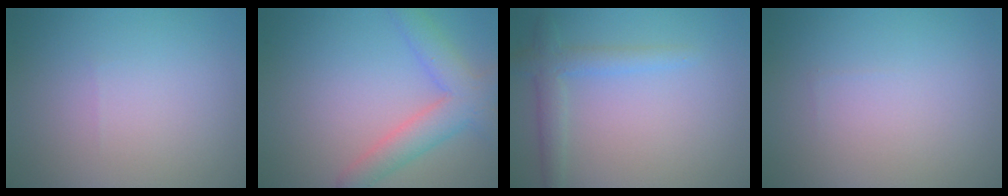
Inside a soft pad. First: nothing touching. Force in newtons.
{"total": 4.7, "press": 4.7, "slide": 0.1}
{"total": 2.7, "press": 2.7, "slide": 0.1}
{"total": 0.0}